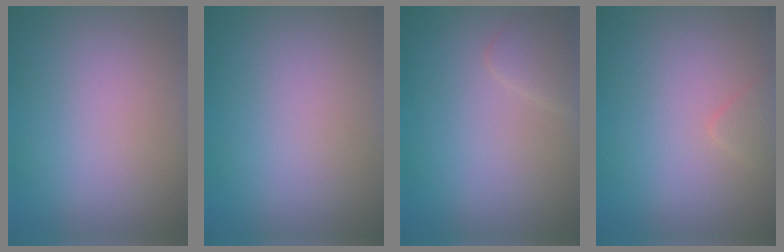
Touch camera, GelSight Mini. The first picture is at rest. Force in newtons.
{"total": 0.0}
{"total": 1.4, "press": 1.4, "slide": 0.1}
{"total": 0.8, "press": 0.8, "slide": 0.1}